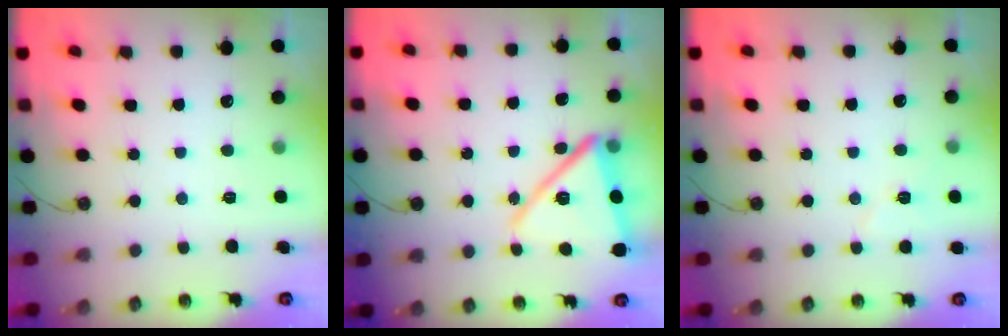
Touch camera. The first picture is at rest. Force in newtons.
{"total": 16.9, "press": 16.7, "slide": 2.4}
{"total": 5.6, "press": 5.6, "slide": 0.5}